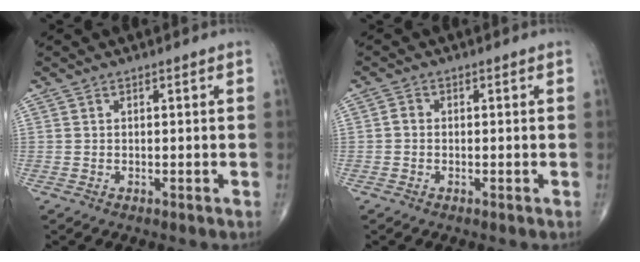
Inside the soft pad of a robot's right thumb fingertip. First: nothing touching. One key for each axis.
{"total": 1.2, "fx": -0.3, "fy": 1.0, "fz": 0.7, "tx": -0.009, "ty": 0.002, "tz": -0.009}